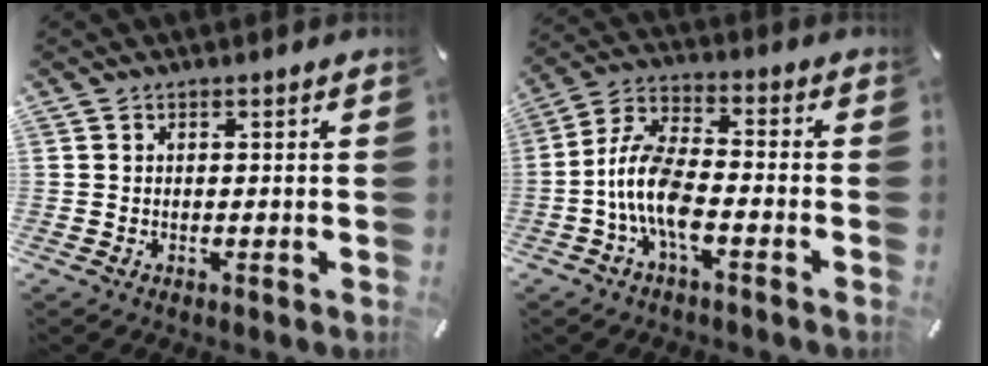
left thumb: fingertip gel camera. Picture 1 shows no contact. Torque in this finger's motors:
{"motor_torque": [0.18, 2.01, 1.53, 0.50, 0.22]}